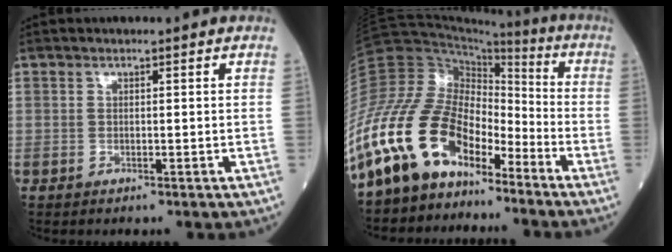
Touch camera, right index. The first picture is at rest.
{"total": 17.5, "force": [-12.3, 8.4, 9.2], "torque": [-0.200, 0.043, -0.233]}